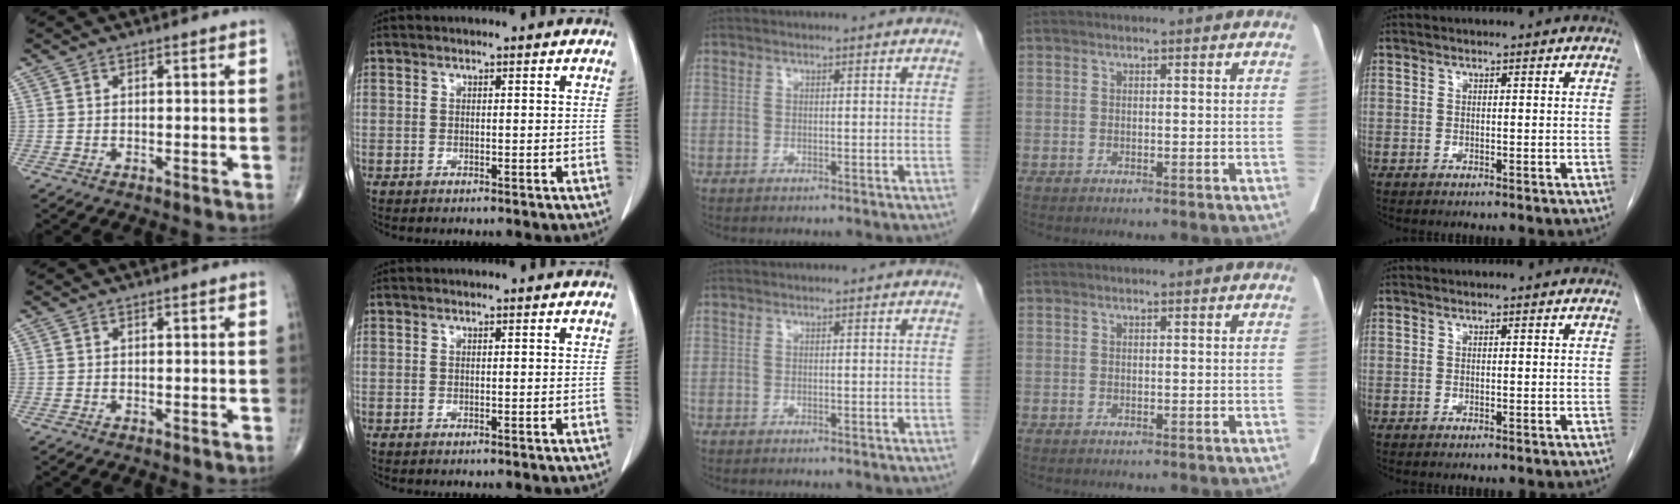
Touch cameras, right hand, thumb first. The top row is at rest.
{}